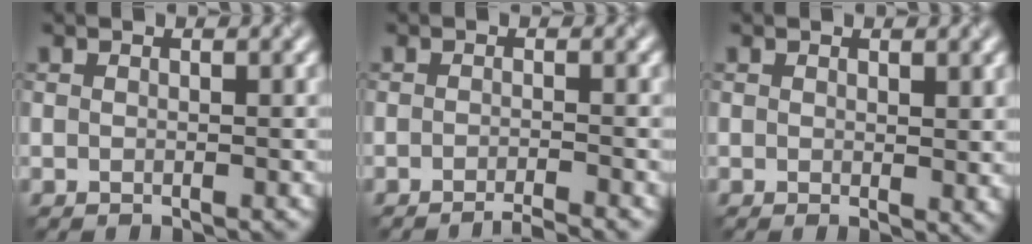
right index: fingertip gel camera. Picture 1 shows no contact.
{"total": 2.6, "force": [-2.2, 0.1, 1.3], "torque": [-0.024, -0.001, -0.040]}
{"total": 1.6, "force": [0.3, 0.6, 1.5], "torque": [-0.026, -0.007, 0.010]}